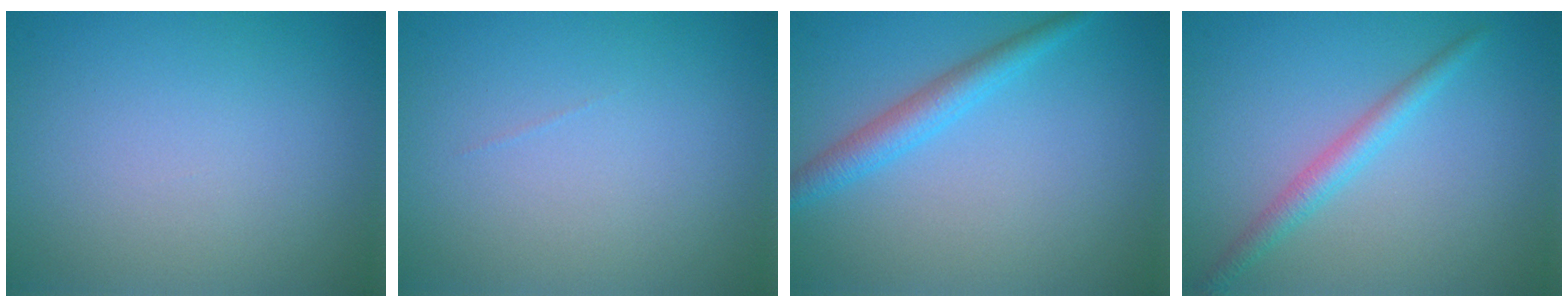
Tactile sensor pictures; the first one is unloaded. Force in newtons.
{"total": 0.0}
{"total": 2.7, "press": 2.7, "slide": 0.1}
{"total": 2.2, "press": 2.2, "slide": 0.0}